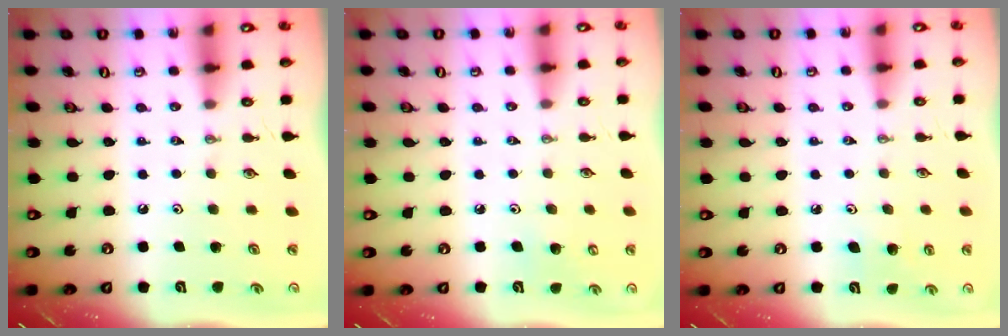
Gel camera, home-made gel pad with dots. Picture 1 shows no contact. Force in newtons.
{"total": 5.9, "press": 5.8, "slide": 1.2}
{"total": 4.4, "press": 4.0, "slide": 1.9}